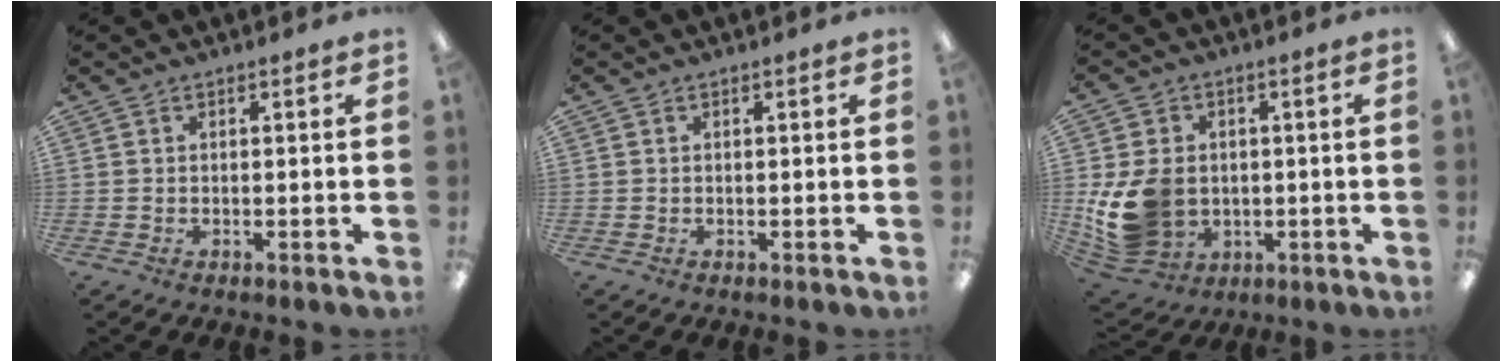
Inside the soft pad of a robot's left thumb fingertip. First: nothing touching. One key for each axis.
{"total": 0.0}
{"total": 13.4, "fx": -0.9, "fy": 11.0, "fz": 7.6, "tx": -0.182, "ty": 0.003, "tz": -0.010}